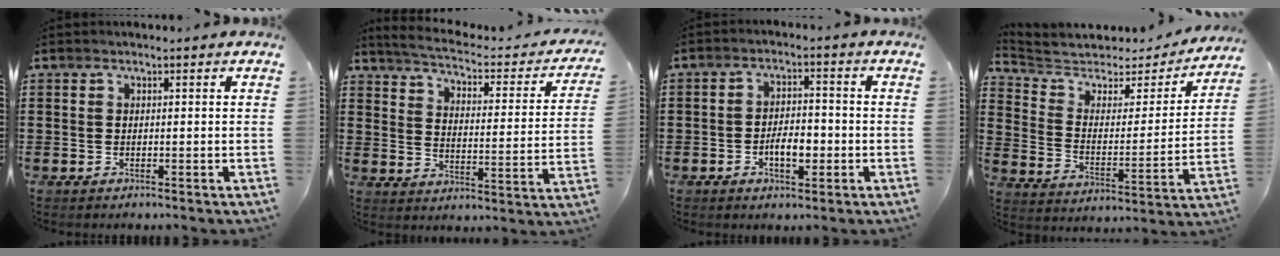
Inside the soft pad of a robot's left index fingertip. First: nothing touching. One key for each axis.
{"total": 3.2, "fx": 2.9, "fy": 0.0, "fz": 1.4, "tx": -0.047, "ty": -0.028, "tz": 0.039}
{"total": 4.7, "fx": -1.5, "fy": 2.2, "fz": 3.9, "tx": -0.061, "ty": 0.004, "tz": -0.028}
{"total": 4.8, "fx": 4.1, "fy": 2.0, "fz": 1.4, "tx": -0.057, "ty": -0.030, "tz": 0.063}